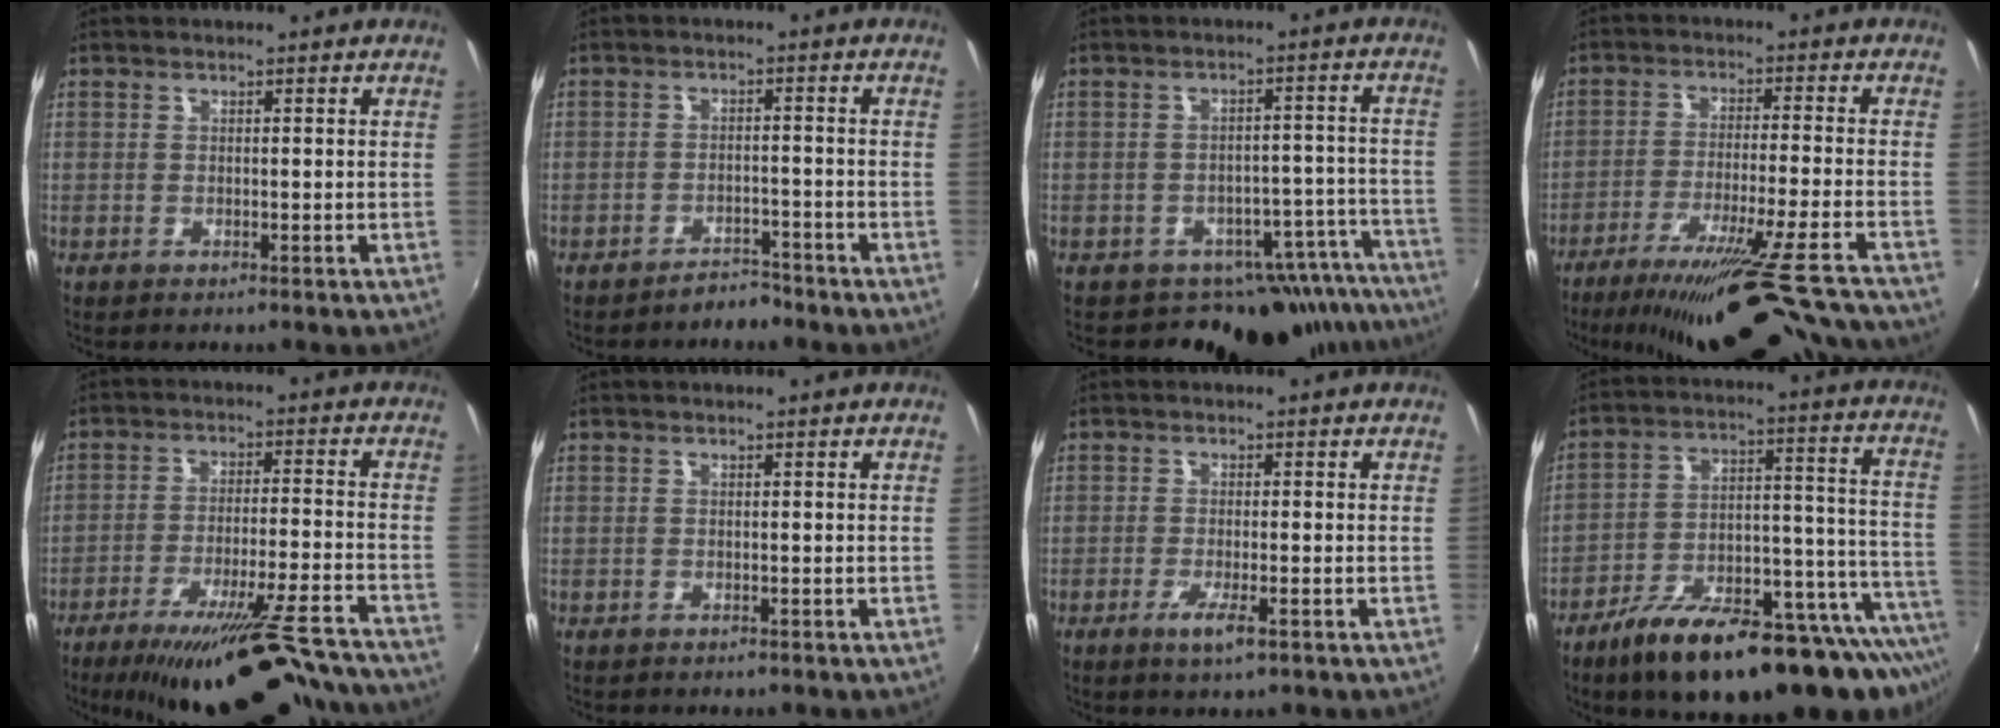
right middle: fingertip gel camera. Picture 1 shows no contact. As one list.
[{"total": 3.0, "force": [-2.8, 1.0, 0.4], "torque": [-0.011, 0.007, -0.039]}, {"total": 15.2, "force": [-13.6, 6.4, 2.4], "torque": [-0.015, 0.043, -0.163]}, {"total": 22.0, "force": [-19.7, -0.8, 9.8], "torque": [-0.165, -0.056, -0.295]}, {"total": 22.5, "force": [-19.8, 2.8, 10.2], "torque": [-0.169, -0.030, -0.281]}, {"total": 0.0}, {"total": 3.6, "force": [-1.6, 0.3, 3.2], "torque": [-0.065, -0.010, -0.029]}, {"total": 27.0, "force": [-19.2, 7.9, 17.2], "torque": [-0.236, -0.022, -0.274]}]